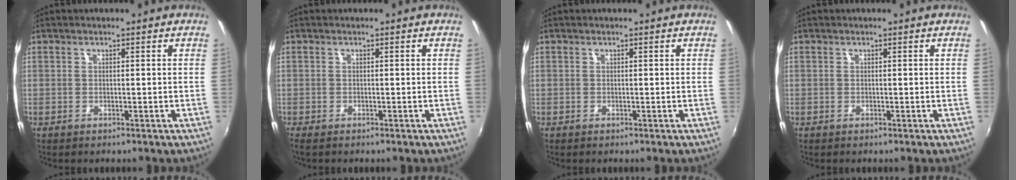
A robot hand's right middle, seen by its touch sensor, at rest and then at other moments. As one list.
[{"total": 0.8, "force": [-0.7, 0.2, 0.4], "torque": [-0.012, -0.003, -0.012]}, {"total": 0.0}, {"total": 0.0}]